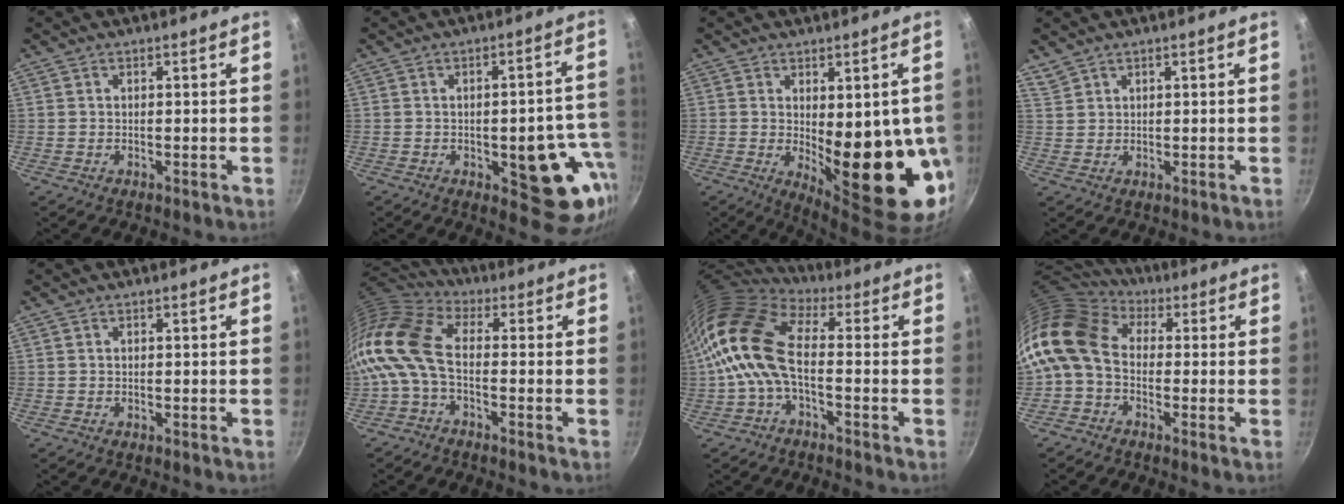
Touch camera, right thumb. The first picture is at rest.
{"total": 15.0, "force": [-3.6, 6.7, 13.0], "torque": [-0.093, 0.017, -0.041]}
{"total": 18.2, "force": [-1.3, 6.5, 16.9], "torque": [-0.202, -0.033, 0.003]}
{"total": 2.2, "force": [2.0, 1.0, 0.3], "torque": [-0.001, 0.005, 0.046]}
{"total": 0.0}
{"total": 12.1, "force": [-1.8, 6.5, 10.1], "torque": [-0.211, 0.025, -0.056]}
{"total": 12.8, "force": [-1.0, 6.3, 11.1], "torque": [-0.209, 0.025, -0.035]}
{"total": 13.9, "force": [-0.3, 10.3, 9.3], "torque": [-0.183, 0.030, -0.028]}